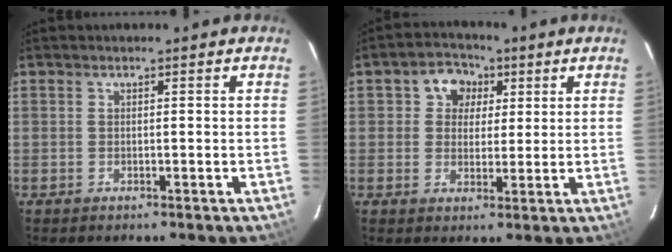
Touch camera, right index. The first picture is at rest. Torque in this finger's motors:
{"motor_torque": [0.13, 0.03, 0.17, 0.04]}